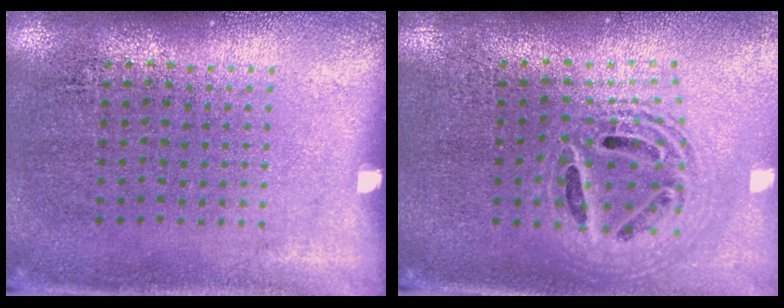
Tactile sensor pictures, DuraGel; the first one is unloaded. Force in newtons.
{"total": 2.0, "press": 1.6, "slide": 1.3}